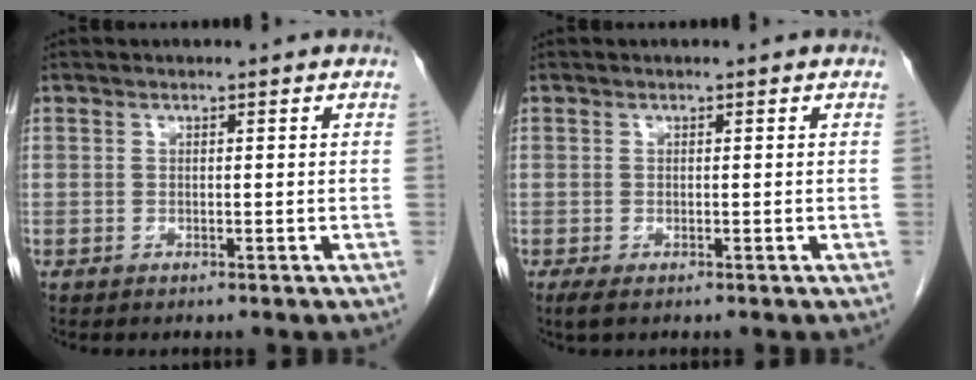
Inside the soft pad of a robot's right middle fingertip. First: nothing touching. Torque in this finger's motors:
{"motor_torque": [0.46, -0.02, -0.01, 0.03]}